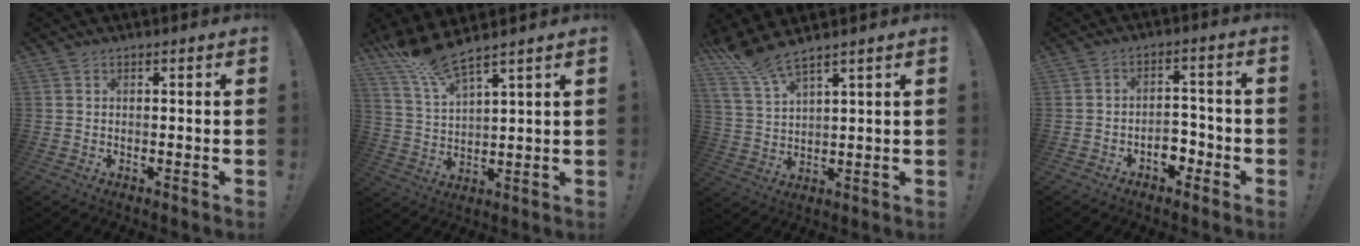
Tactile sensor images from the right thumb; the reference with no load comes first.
{"total": 9.3, "force": [8.2, 0.7, 4.3], "torque": [-0.090, -0.049, 0.147]}
{"total": 7.2, "force": [6.3, 0.7, 3.5], "torque": [-0.075, -0.035, 0.116]}
{"total": 6.4, "force": [-2.9, 4.4, 3.5], "torque": [-0.048, 0.015, -0.049]}